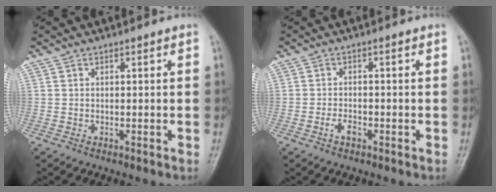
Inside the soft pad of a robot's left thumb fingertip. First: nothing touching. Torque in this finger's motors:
{"motor_torque": [-0.14, 0.21, 0.29, 0.21, 0.07]}